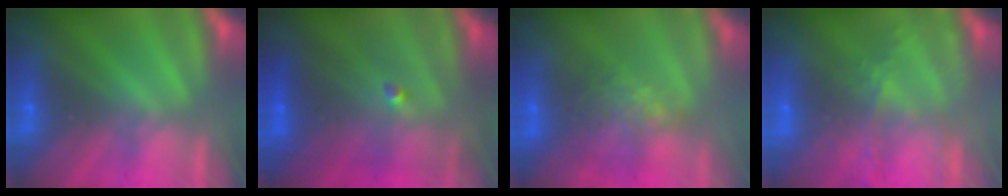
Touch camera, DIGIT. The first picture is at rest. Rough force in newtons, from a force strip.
{"total": 4.6}
{"total": 7.5}
{"total": 5.6}